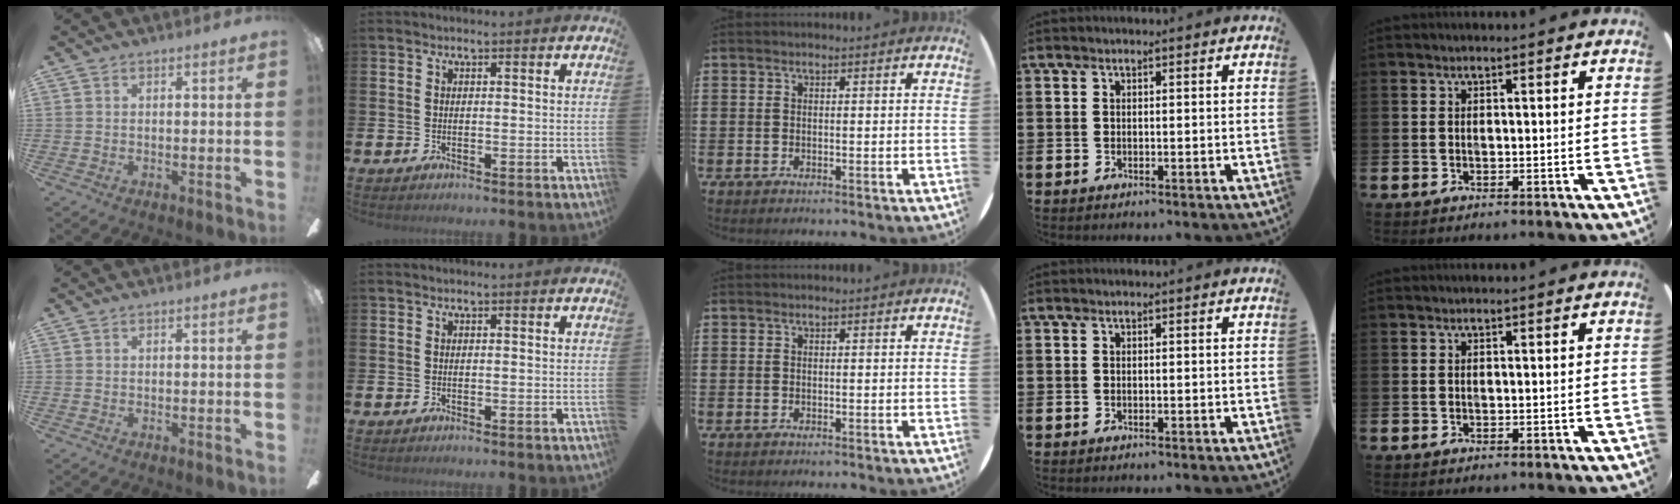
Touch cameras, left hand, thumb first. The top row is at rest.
{}